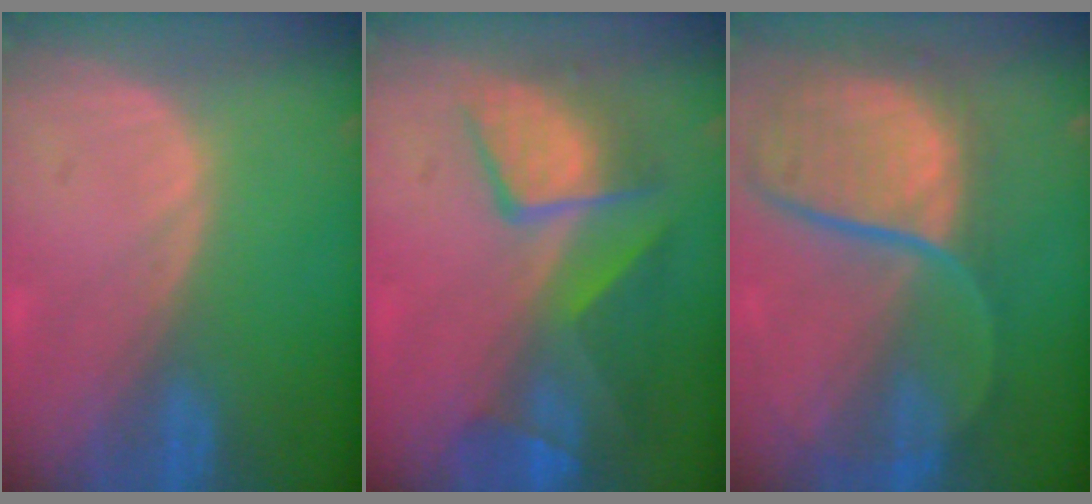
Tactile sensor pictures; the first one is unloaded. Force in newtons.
{"total": 10.1, "press": 8.7, "slide": 5.0}
{"total": 12.1, "press": 9.9, "slide": 7.0}